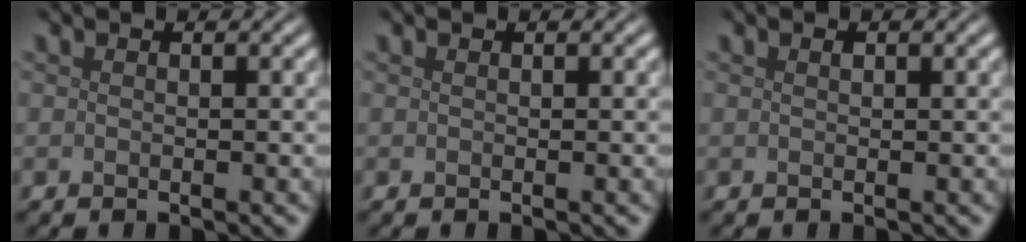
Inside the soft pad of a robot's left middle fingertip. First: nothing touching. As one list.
[{"total": 0.0}, {"total": 0.5, "force": [0.3, 0.2, 0.4], "torque": [-0.006, 0.001, 0.004]}]